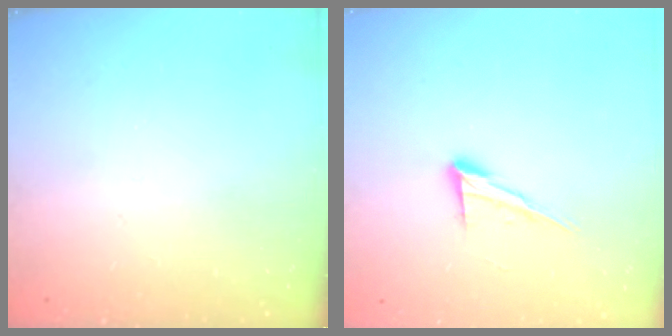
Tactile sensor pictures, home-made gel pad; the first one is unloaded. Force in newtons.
{"total": 10.6, "press": 10.5, "slide": 1.6}